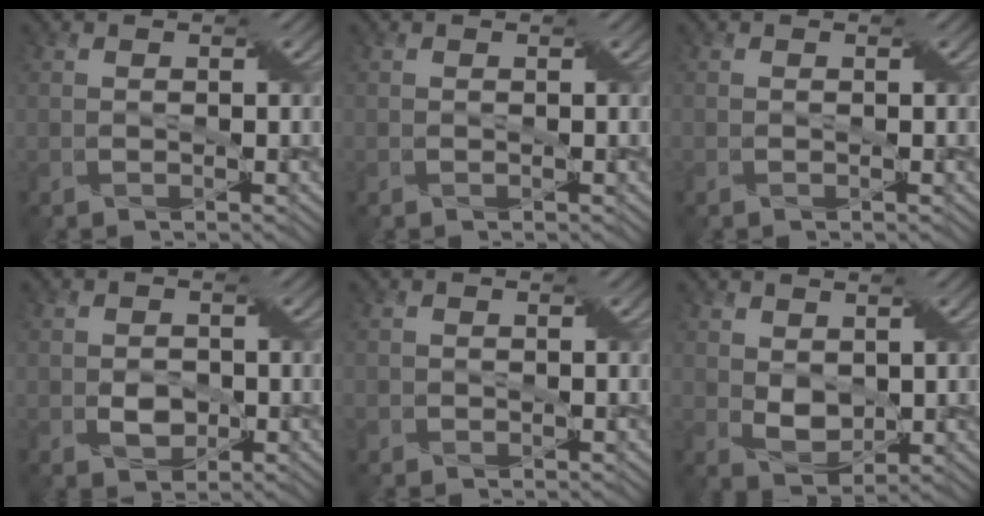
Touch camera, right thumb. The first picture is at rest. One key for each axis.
{"total": 0.0}
{"total": 0.0}
{"total": 2.2, "fx": -0.7, "fy": 1.7, "fz": 1.2, "tx": -0.024, "ty": -0.001, "tz": -0.011}
{"total": 0.9, "fx": -0.4, "fy": 0.8, "fz": -0.1, "tx": -0.001, "ty": -0.001, "tz": -0.006}
{"total": 3.2, "fx": 0.9, "fy": 2.3, "fz": 2.0, "tx": -0.047, "ty": -0.005, "tz": 0.023}